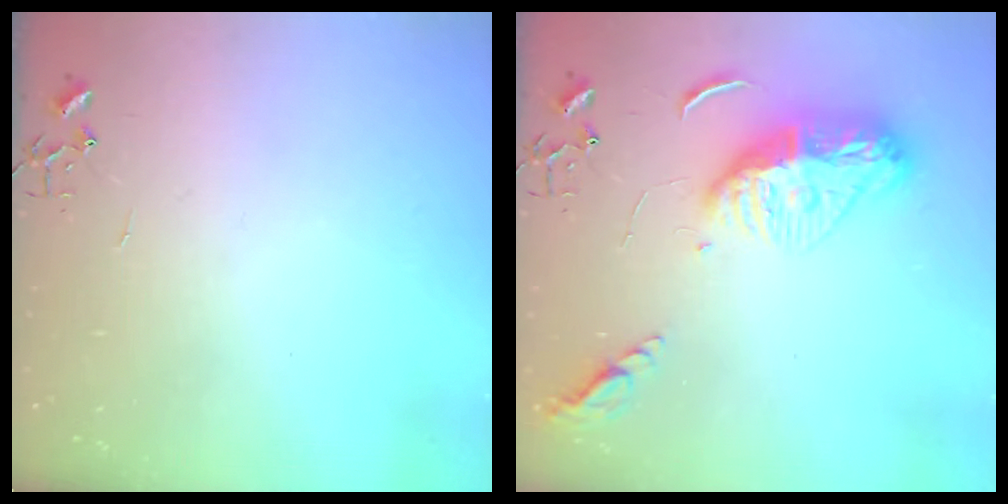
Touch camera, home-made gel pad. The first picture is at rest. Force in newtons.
{"total": 14.6, "press": 14.5, "slide": 1.2}